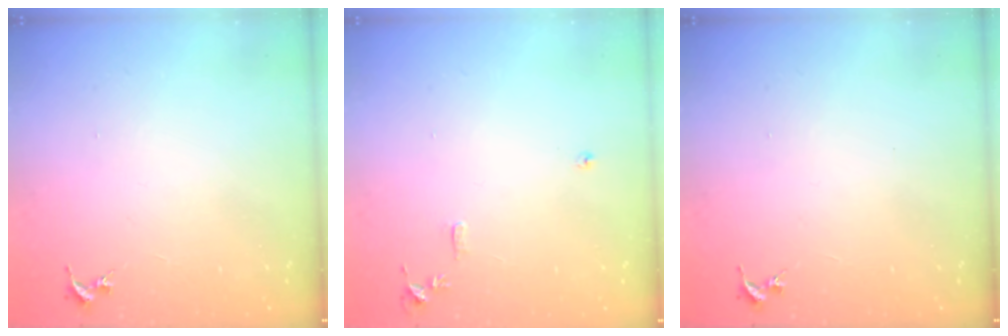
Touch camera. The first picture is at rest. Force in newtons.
{"total": 7.8, "press": 7.8, "slide": 0.8}
{"total": 0.0}